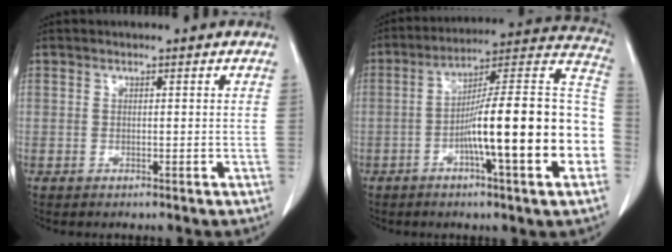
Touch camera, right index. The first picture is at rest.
{"total": 21.7, "force": [-5.1, 1.7, 21.0], "torque": [-0.250, 0.023, -0.076]}